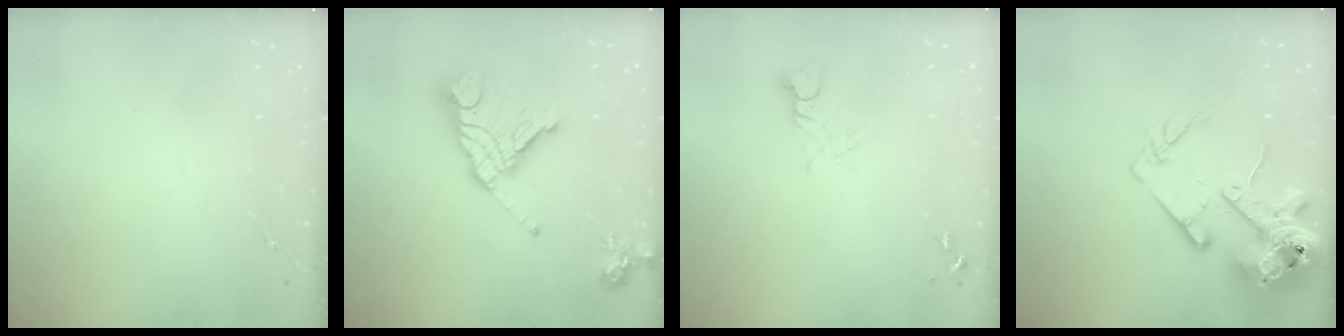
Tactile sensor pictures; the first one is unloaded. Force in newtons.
{"total": 18.0, "press": 17.9, "slide": 1.9}
{"total": 3.6, "press": 3.6, "slide": 0.3}
{"total": 16.1, "press": 15.9, "slide": 2.4}